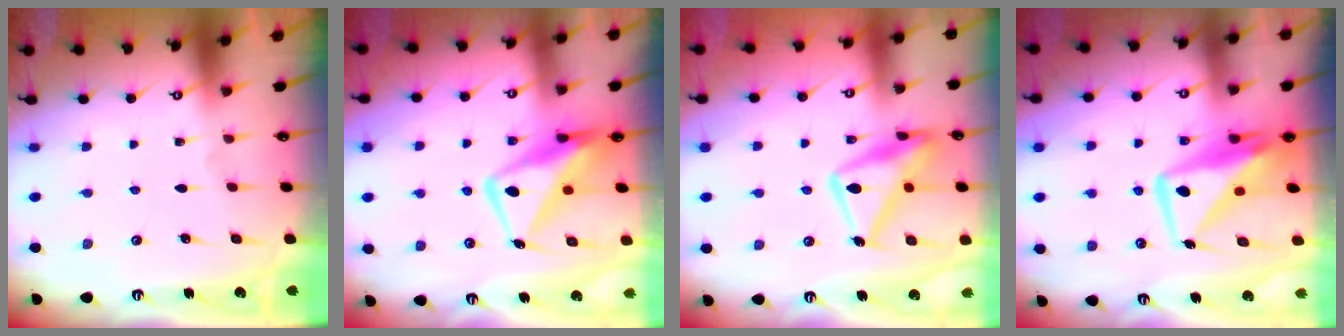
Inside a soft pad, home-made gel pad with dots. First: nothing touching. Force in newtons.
{"total": 13.0, "press": 12.9, "slide": 1.7}
{"total": 16.3, "press": 16.2, "slide": 1.4}
{"total": 11.8, "press": 11.7, "slide": 0.9}